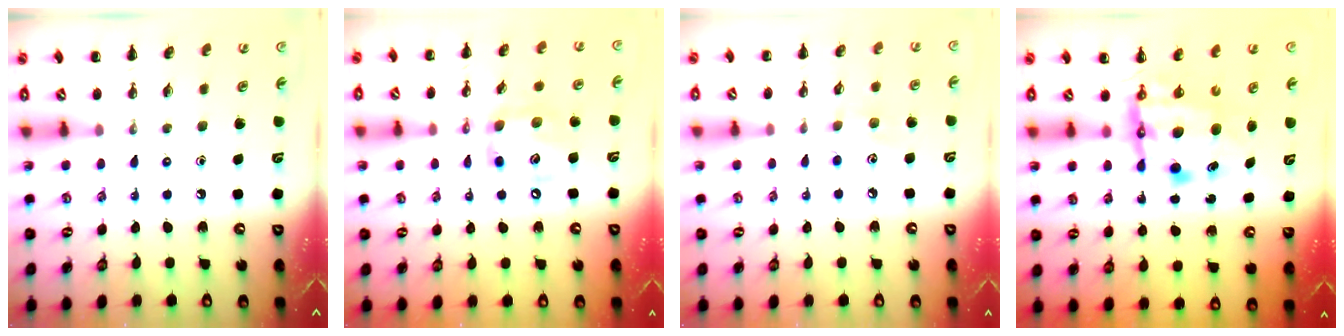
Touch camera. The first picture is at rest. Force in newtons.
{"total": 12.8, "press": 12.7, "slide": 1.7}
{"total": 6.4, "press": 6.3, "slide": 1.4}
{"total": 7.5, "press": 7.4, "slide": 1.4}